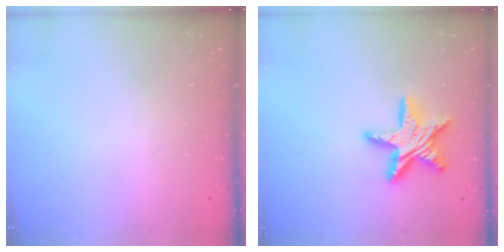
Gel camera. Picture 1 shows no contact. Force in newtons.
{"total": 13.4, "press": 13.3, "slide": 1.0}